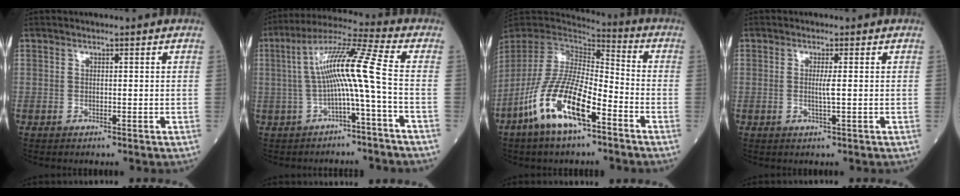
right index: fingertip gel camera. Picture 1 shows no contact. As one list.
[{"total": 11.2, "force": [-1.2, -0.4, 11.2], "torque": [-0.210, 0.032, -0.022]}, {"total": 16.5, "force": [-8.1, 4.9, 13.5], "torque": [-0.290, -0.013, -0.152]}, {"total": 2.3, "force": [-0.1, 0.3, 2.3], "torque": [-0.051, -0.003, 0.000]}]